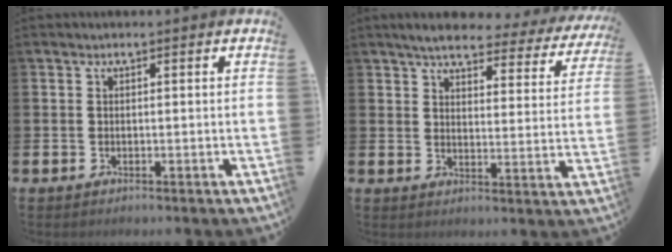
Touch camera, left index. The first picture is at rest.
{"total": 4.9, "force": [4.4, 1.0, 1.9], "torque": [-0.051, -0.025, 0.070]}